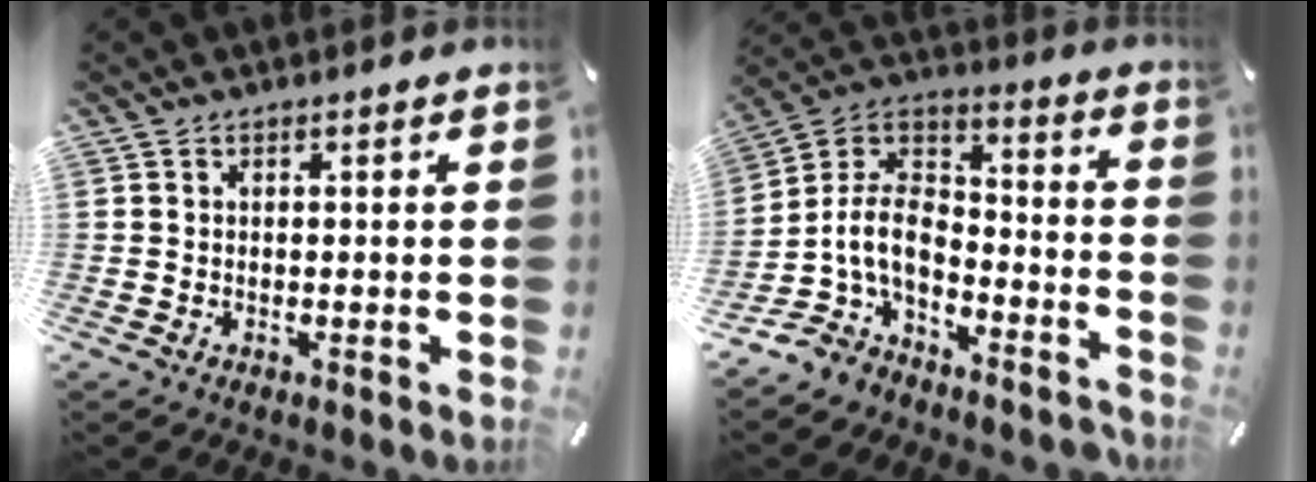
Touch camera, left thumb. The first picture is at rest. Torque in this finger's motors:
{"motor_torque": [0.76, 2.70, 0.26, 0.19, 0.15]}